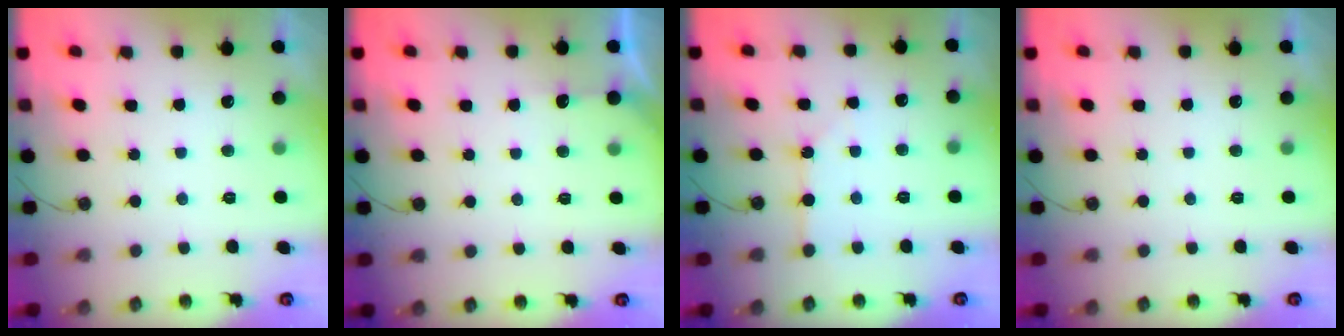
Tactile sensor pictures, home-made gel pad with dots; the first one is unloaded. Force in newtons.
{"total": 2.9, "press": 2.8, "slide": 0.4}
{"total": 2.6, "press": 2.5, "slide": 0.4}
{"total": 0.0}